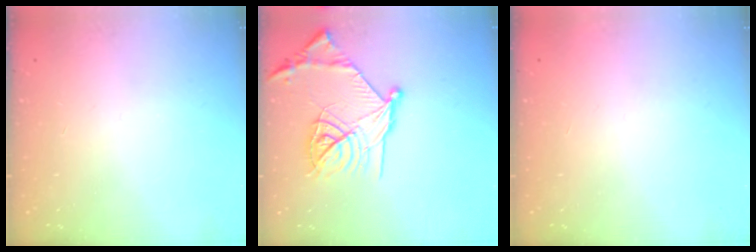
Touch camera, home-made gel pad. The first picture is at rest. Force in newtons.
{"total": 18.5, "press": 18.4, "slide": 1.6}
{"total": 1.5, "press": 1.5, "slide": 0.1}